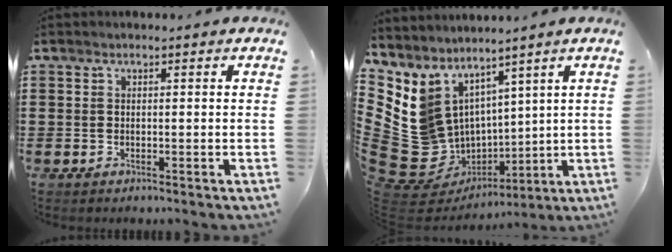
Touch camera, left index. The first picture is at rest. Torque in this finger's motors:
{"motor_torque": [-1.03, 1.11, -0.06, -0.21]}